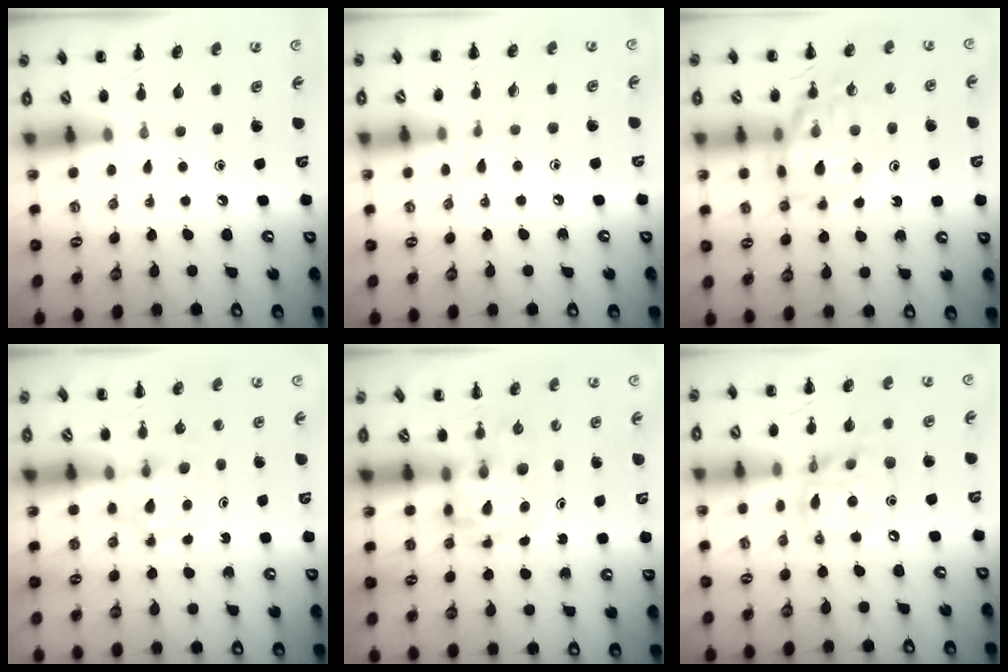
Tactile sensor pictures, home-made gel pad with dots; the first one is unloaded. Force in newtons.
{"total": 5.7, "press": 5.4, "slide": 1.9}
{"total": 13.9, "press": 13.5, "slide": 3.3}
{"total": 2.9, "press": 2.6, "slide": 1.2}
{"total": 3.5, "press": 3.5, "slide": 0.6}
{"total": 14.6, "press": 14.2, "slide": 3.7}